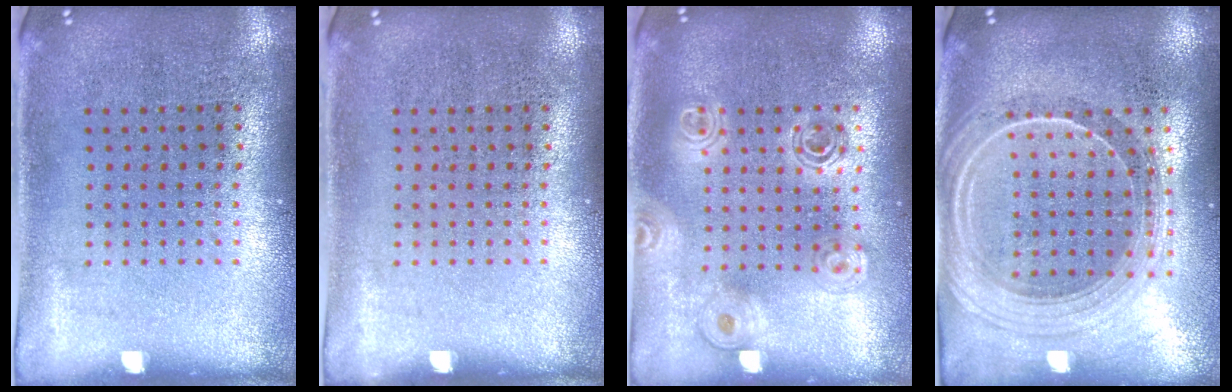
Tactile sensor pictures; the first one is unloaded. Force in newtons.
{"total": 0.0}
{"total": 1.6, "press": 1.4, "slide": 0.7}
{"total": 2.3, "press": 2.0, "slide": 1.2}